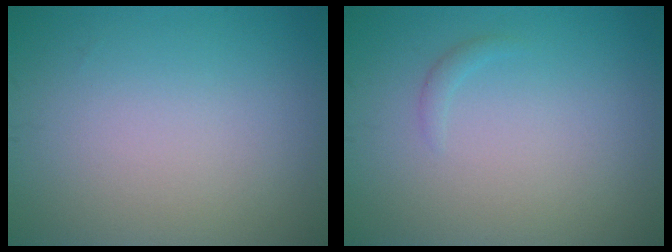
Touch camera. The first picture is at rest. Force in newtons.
{"total": 0.6, "press": 0.6, "slide": 0.0}